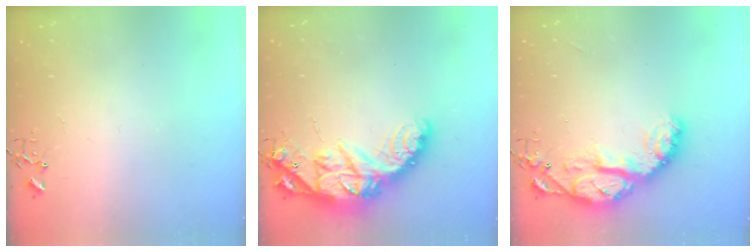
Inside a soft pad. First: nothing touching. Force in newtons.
{"total": 19.5, "press": 19.4, "slide": 1.3}
{"total": 14.9, "press": 14.8, "slide": 1.5}